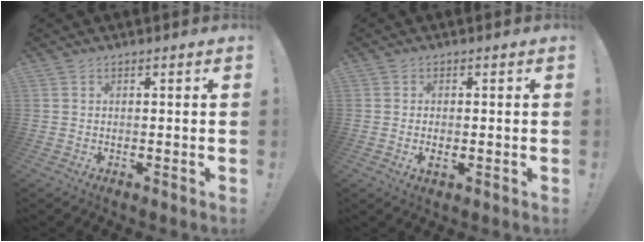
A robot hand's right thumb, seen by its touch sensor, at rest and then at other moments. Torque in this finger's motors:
{"motor_torque": [-0.26, -0.15, -0.03, 0.19, -0.02]}